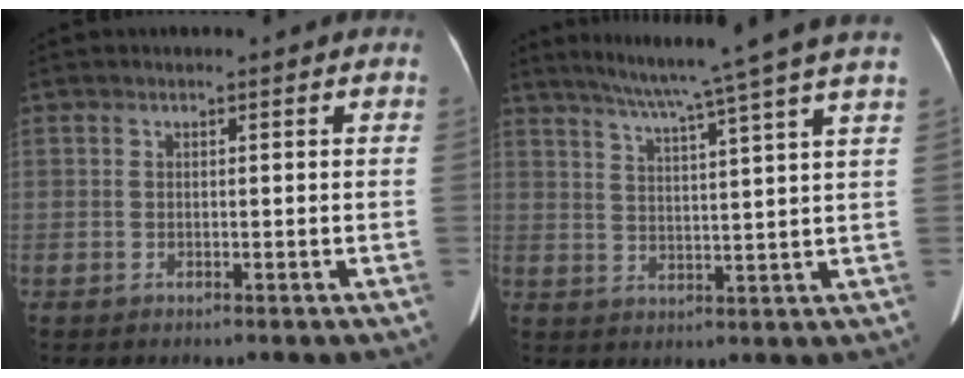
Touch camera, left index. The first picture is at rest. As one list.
[{"total": 15.2, "force": [12.4, -2.7, 8.4], "torque": [-0.135, -0.016, 0.157]}]